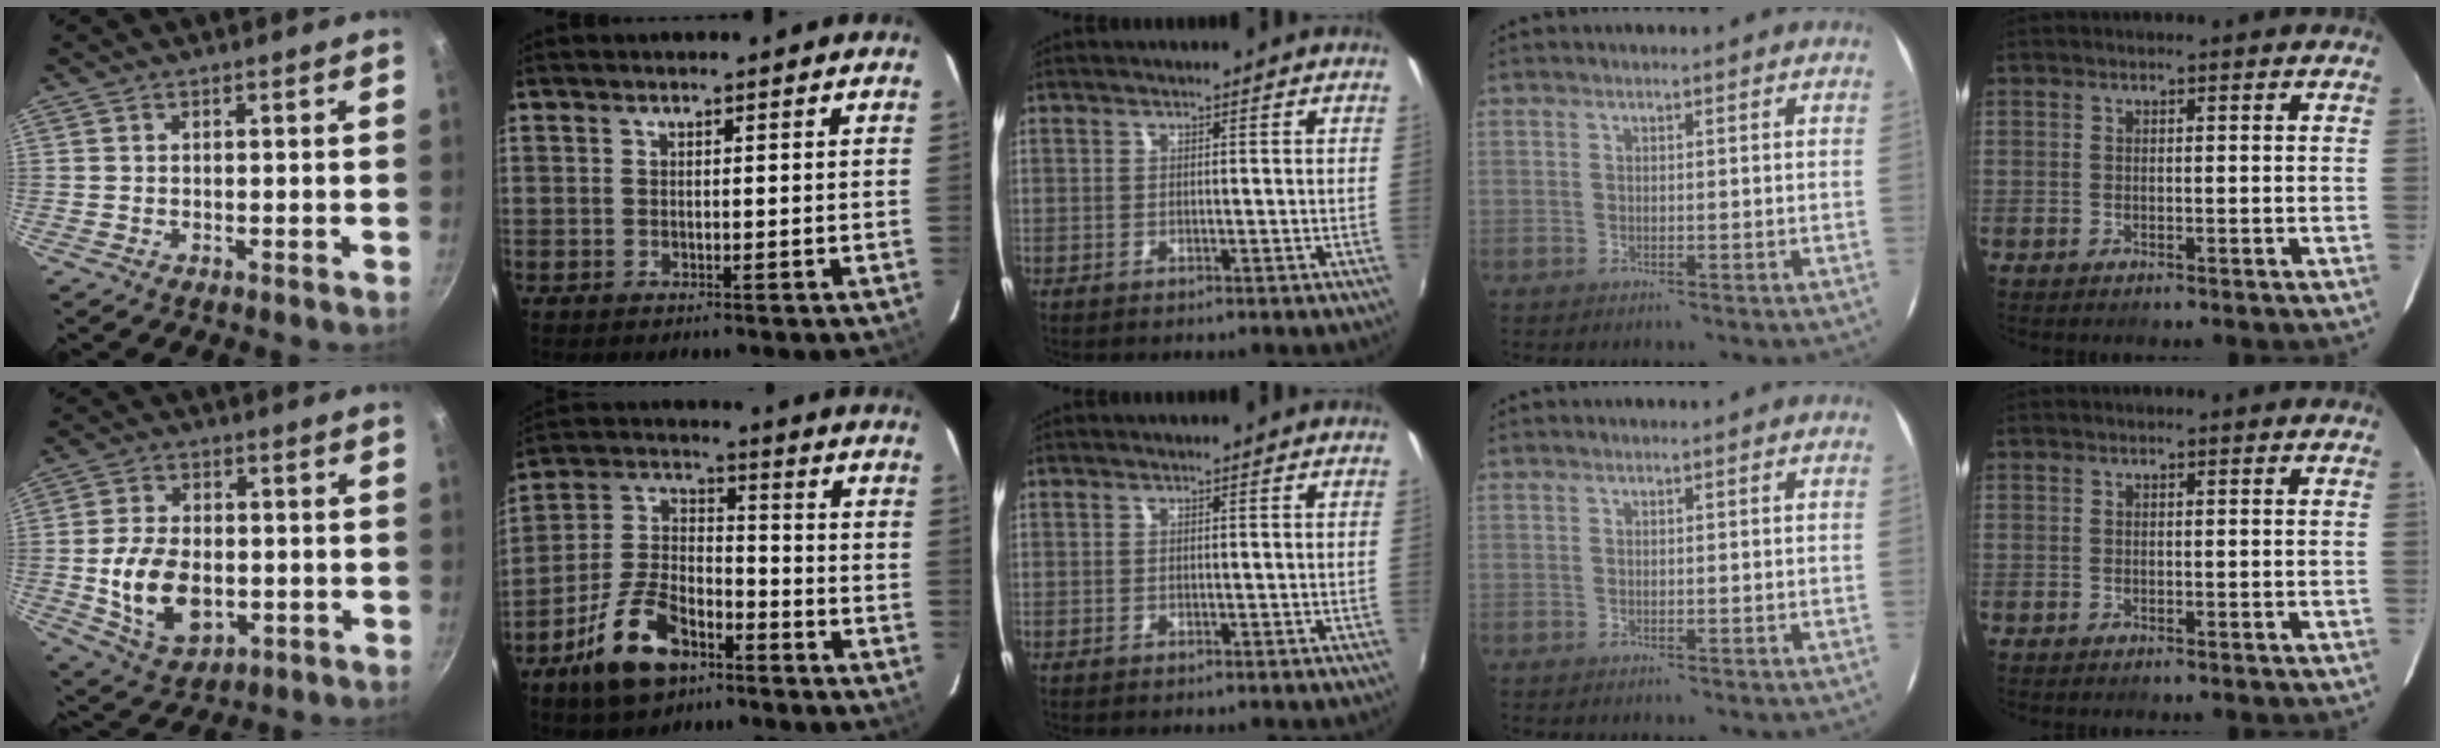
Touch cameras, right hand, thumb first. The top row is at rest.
{"thumb": {"total": 13.3, "force": [-2.0, 8.6, 10.0], "torque": [-0.169, 0.003, -0.025]}, "index": {"total": 14.0, "force": [-8.4, 7.3, 8.6], "torque": [-0.183, 0.018, -0.148]}}